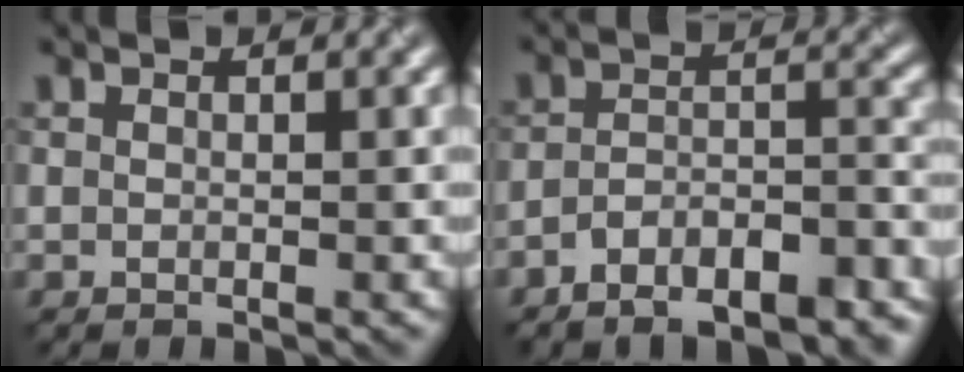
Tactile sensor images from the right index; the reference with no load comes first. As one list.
[{"total": 8.1, "force": [-6.2, 2.9, 4.4], "torque": [-0.070, 0.002, -0.101]}]